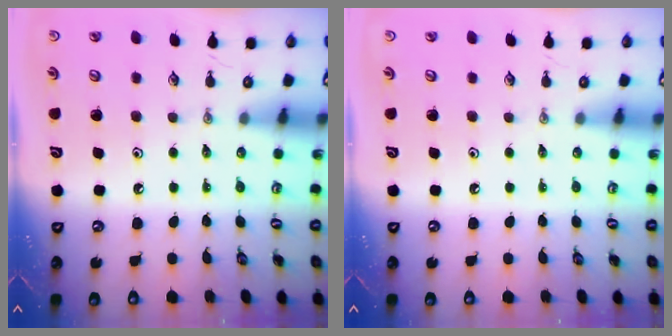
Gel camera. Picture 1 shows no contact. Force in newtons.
{"total": 0.0}